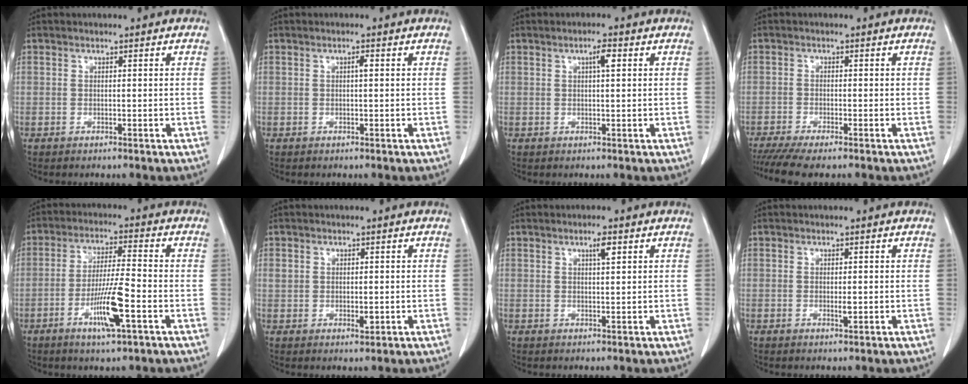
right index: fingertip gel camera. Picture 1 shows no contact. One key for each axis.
{"total": 0.8, "fx": 0.1, "fy": 0.1, "fz": 0.8, "tx": -0.015, "ty": 0.002, "tz": 0.002}
{"total": 2.2, "fx": 0.8, "fy": 0.3, "fz": 2.0, "tx": -0.035, "ty": 0.003, "tz": 0.012}
{"total": 5.6, "fx": -4.6, "fy": 0.1, "fz": 3.2, "tx": -0.049, "ty": -0.015, "tz": -0.079}
{"total": 8.8, "fx": -3.5, "fy": 0.2, "fz": 8.1, "tx": -0.153, "ty": -0.011, "tz": -0.065}
{"total": 2.5, "fx": 0.0, "fy": 1.7, "fz": 1.9, "tx": -0.030, "ty": -0.001, "tz": 0.006}
{"total": 2.0, "fx": 1.0, "fy": 0.2, "fz": 1.7, "tx": -0.032, "ty": 0.000, "tz": 0.017}
{"total": 1.0, "fx": -0.1, "fy": 0.2, "fz": 0.9, "tx": -0.018, "ty": -0.004, "tz": -0.001}